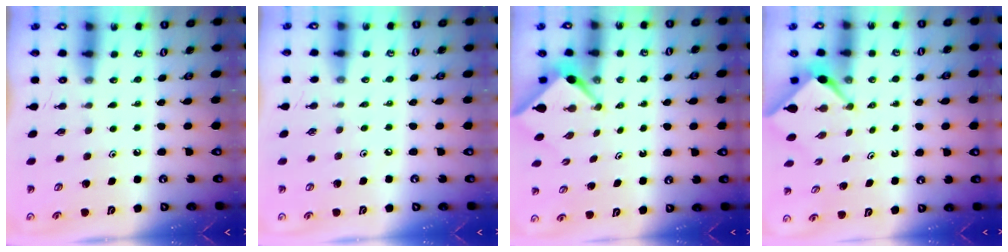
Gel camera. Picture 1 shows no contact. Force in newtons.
{"total": 1.7, "press": 1.7, "slide": 0.4}
{"total": 3.0, "press": 3.0, "slide": 0.3}
{"total": 2.3, "press": 2.3, "slide": 0.3}